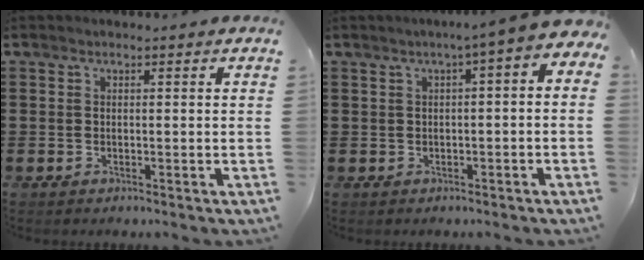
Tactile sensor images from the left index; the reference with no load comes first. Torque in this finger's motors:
{"motor_torque": [2.14, 0.00, 0.85, 0.15]}